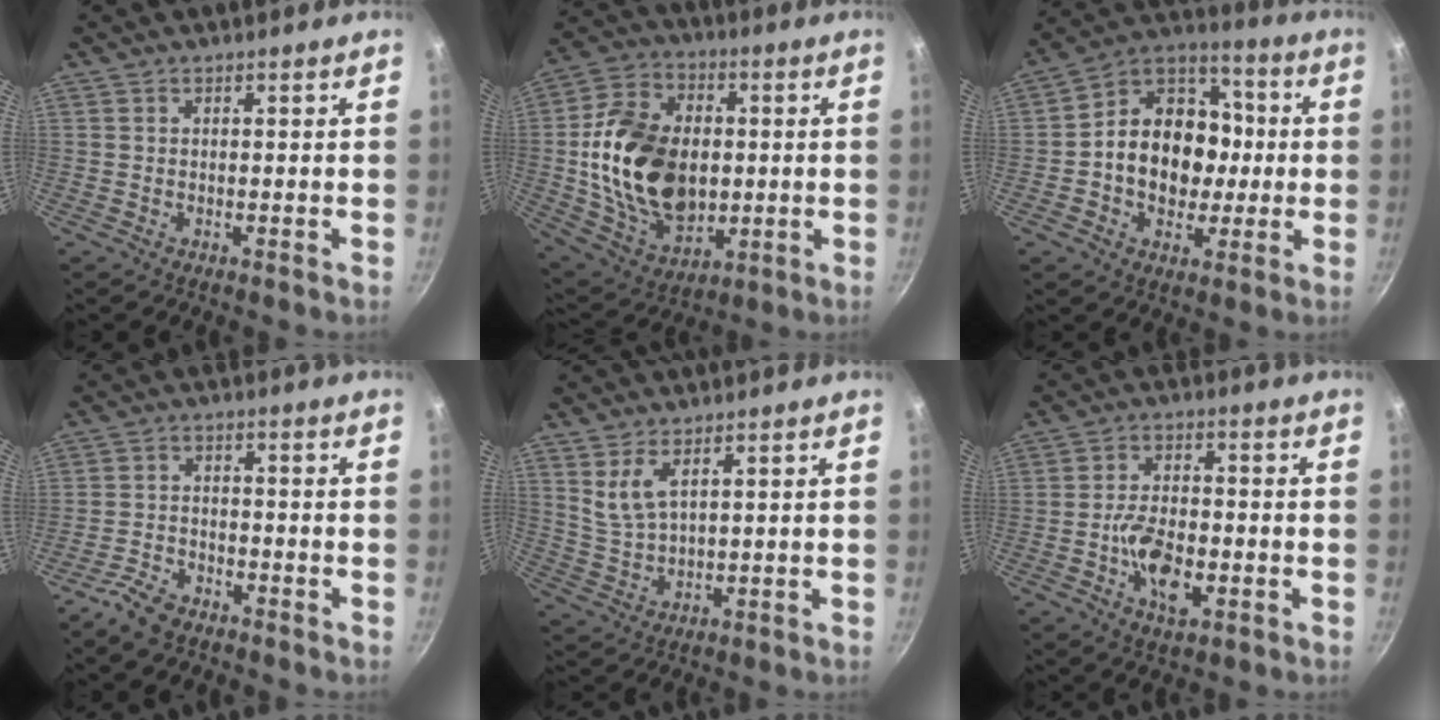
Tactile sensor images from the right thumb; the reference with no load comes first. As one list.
[{"total": 23.3, "force": [0.0, 16.3, 16.6], "torque": [-0.276, 0.009, 0.008]}, {"total": 17.8, "force": [-1.0, 14.0, 11.0], "torque": [-0.139, 0.033, -0.032]}, {"total": 5.5, "force": [-4.3, 2.3, 2.5], "torque": [-0.051, 0.031, -0.086]}, {"total": 5.5, "force": [2.9, 2.2, 4.1], "torque": [-0.079, -0.028, 0.068]}, {"total": 9.6, "force": [-2.8, 5.1, 7.6], "torque": [-0.125, 0.018, -0.050]}]